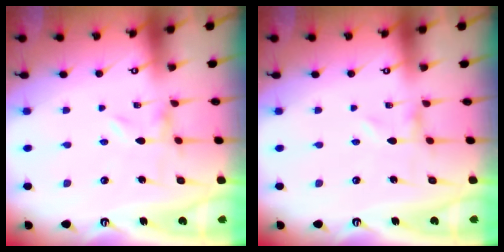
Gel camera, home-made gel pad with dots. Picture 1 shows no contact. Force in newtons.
{"total": 0.0}